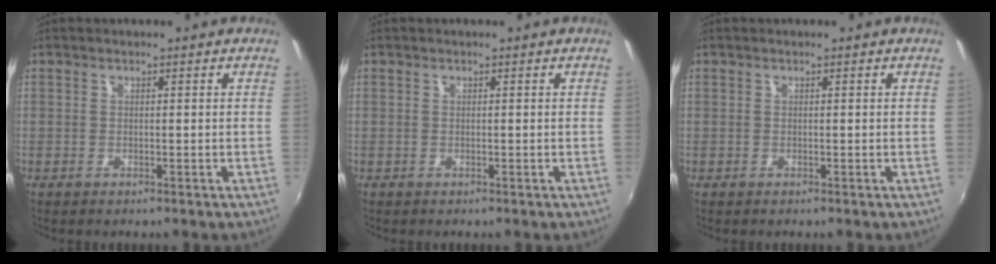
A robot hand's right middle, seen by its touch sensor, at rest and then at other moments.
{"total": 0.0}
{"total": 0.0}